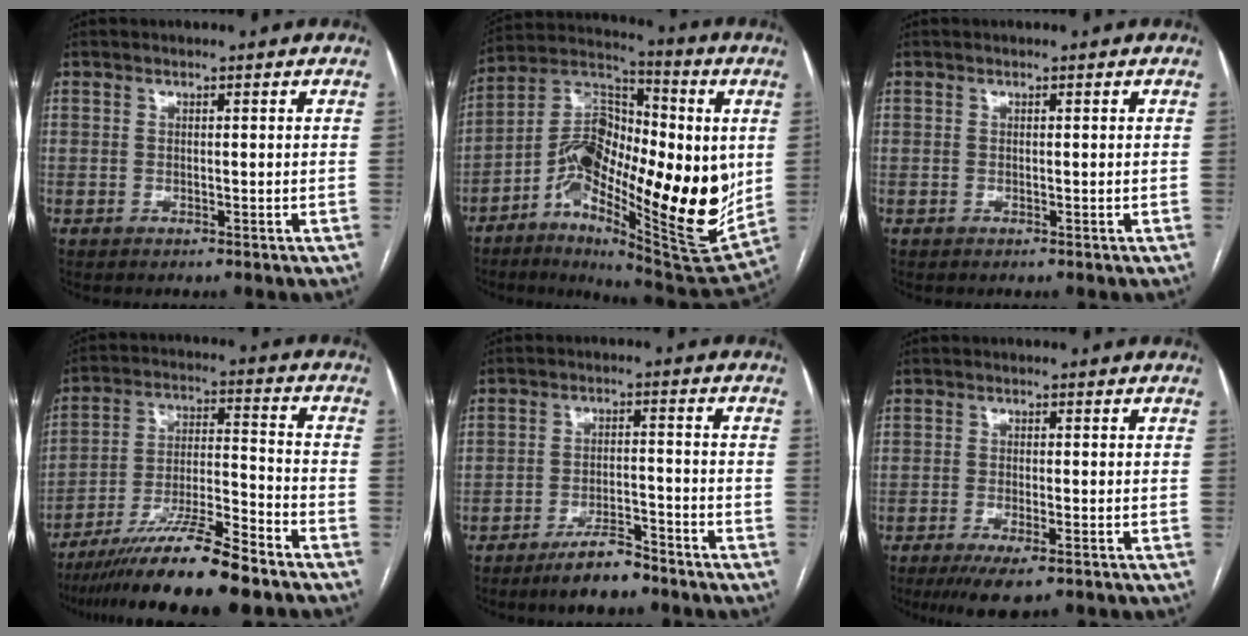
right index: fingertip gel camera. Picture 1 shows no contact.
{"total": 24.8, "force": [-2.4, 8.8, 23.1], "torque": [-0.400, 0.011, -0.041]}
{"total": 0.0}
{"total": 15.2, "force": [-12.0, 0.4, 9.2], "torque": [-0.167, -0.016, -0.208]}
{"total": 6.3, "force": [-5.2, 1.4, 3.2], "torque": [-0.060, -0.004, -0.090]}
{"total": 5.3, "force": [-3.4, 1.0, 4.0], "torque": [-0.067, -0.014, -0.052]}